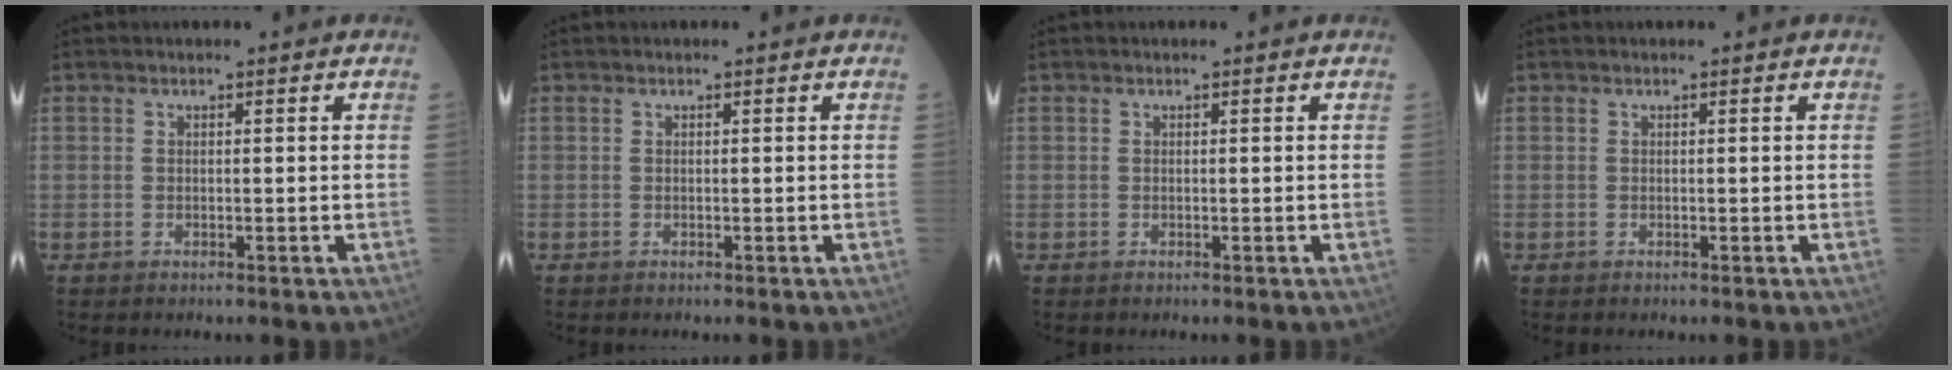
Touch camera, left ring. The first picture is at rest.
{"total": 0.0}
{"total": 0.0}
{"total": 0.0}